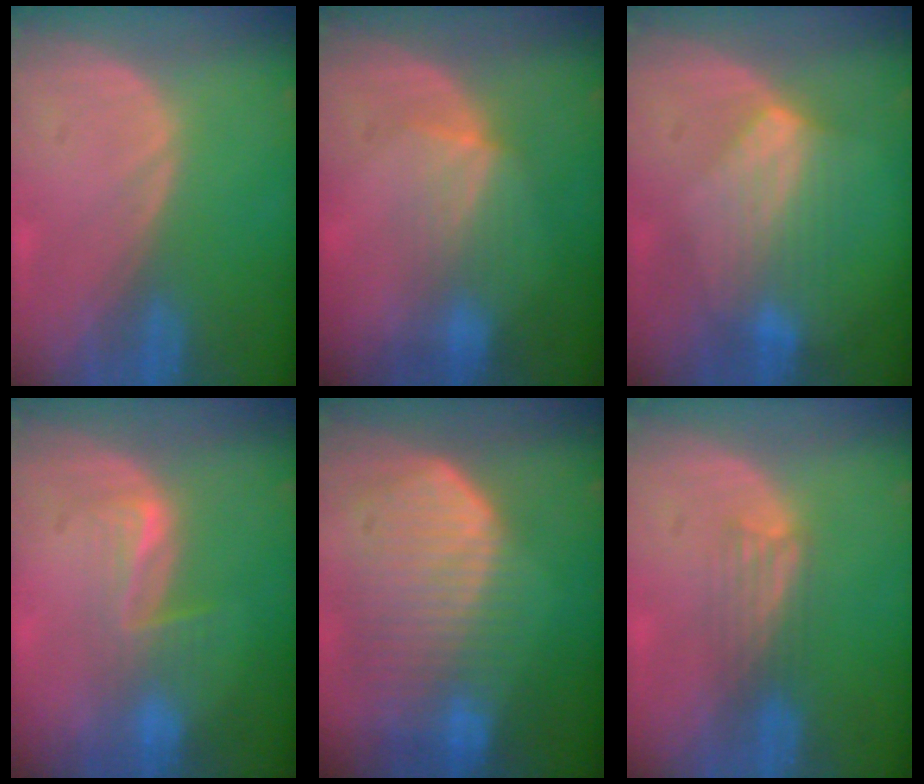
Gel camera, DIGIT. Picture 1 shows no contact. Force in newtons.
{"total": 4.2, "press": 4.0, "slide": 1.1}
{"total": 7.0, "press": 6.5, "slide": 2.7}
{"total": 4.3, "press": 4.1, "slide": 1.4}
{"total": 10.6, "press": 9.2, "slide": 5.1}
{"total": 3.0, "press": 2.8, "slide": 1.1}